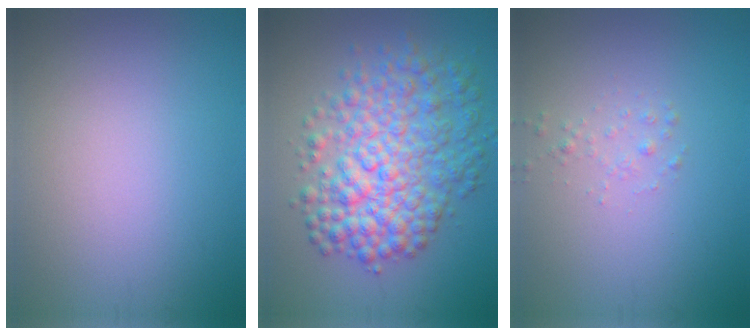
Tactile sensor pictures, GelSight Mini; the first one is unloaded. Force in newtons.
{"total": 8.1, "press": 8.1, "slide": 0.1}
{"total": 0.8, "press": 0.7, "slide": 0.1}